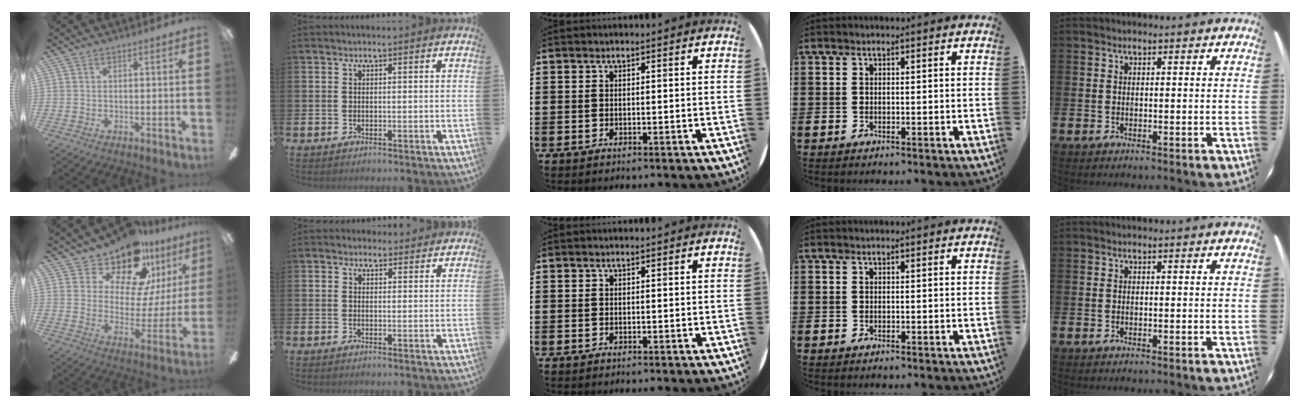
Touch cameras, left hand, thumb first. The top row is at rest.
{"thumb": {"total": 15.9, "force": [12.9, 6.7, 6.5], "torque": [-0.113, -0.098, 0.224]}, "index": {"total": 2.2, "force": [2.0, 0.9, -0.1], "torque": [0.006, -0.004, 0.036]}}